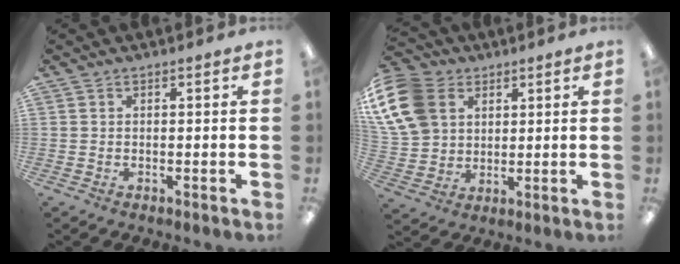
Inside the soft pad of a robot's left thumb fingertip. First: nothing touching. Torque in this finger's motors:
{"motor_torque": [2.15, 2.23, 1.38, -1.39, 0.60]}